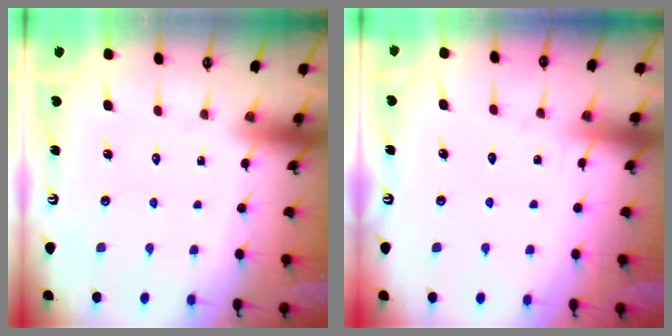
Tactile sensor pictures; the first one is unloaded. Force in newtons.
{"total": 2.5, "press": 2.5, "slide": 0.4}